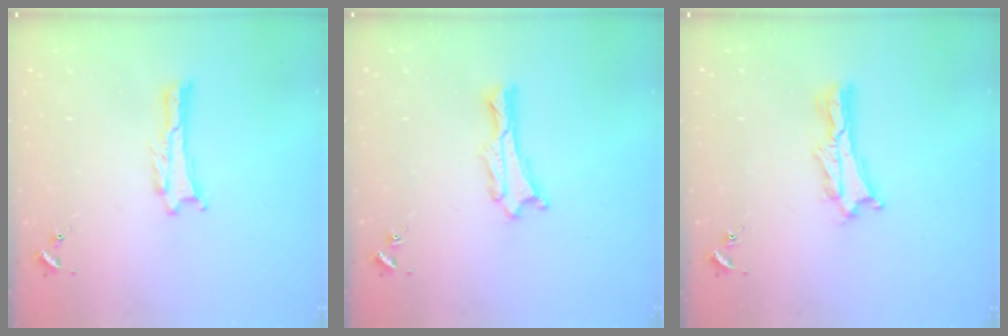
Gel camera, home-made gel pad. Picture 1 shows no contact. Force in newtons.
{"total": 0.8, "press": 0.7, "slide": 0.2}
{"total": 2.1, "press": 2.1, "slide": 0.3}